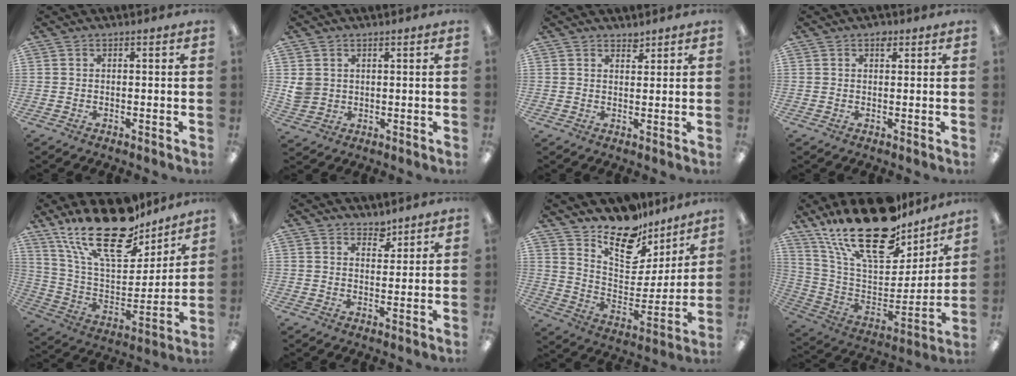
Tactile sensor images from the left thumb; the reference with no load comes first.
{"total": 3.8, "force": [1.5, 3.5, 0.6], "torque": [-0.012, 0.000, 0.029]}
{"total": 2.0, "force": [1.9, 0.7, 0.3], "torque": [0.010, -0.015, 0.032]}
{"total": 1.7, "force": [1.0, 1.0, 1.0], "torque": [-0.005, -0.004, 0.013]}
{"total": 25.0, "force": [18.0, 10.1, 14.2], "torque": [-0.262, -0.114, 0.310]}
{"total": 3.6, "force": [3.2, 1.6, 0.6], "torque": [0.007, -0.022, 0.055]}
{"total": 16.7, "force": [14.0, 7.1, 5.7], "torque": [-0.115, -0.113, 0.252]}
{"total": 26.8, "force": [19.4, 10.9, 15.0], "torque": [-0.254, -0.128, 0.336]}